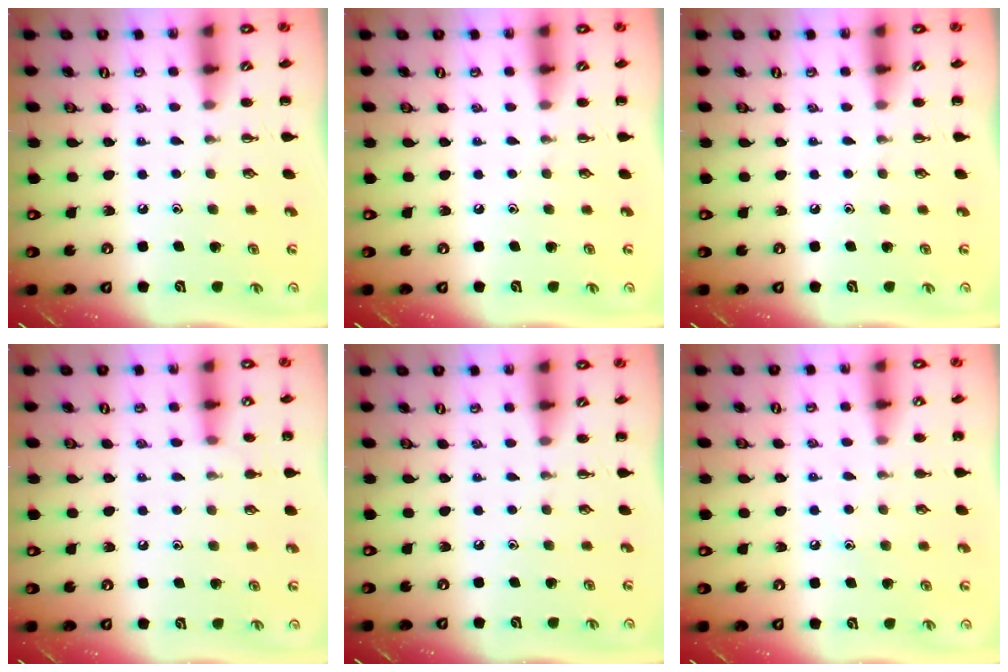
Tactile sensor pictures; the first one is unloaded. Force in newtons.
{"total": 0.0}
{"total": 0.0}
{"total": 5.5, "press": 5.2, "slide": 1.8}
{"total": 0.0}
{"total": 6.6, "press": 6.3, "slide": 2.0}